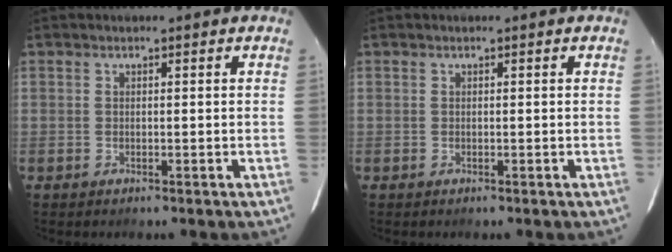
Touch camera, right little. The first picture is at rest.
{"total": 0.0}